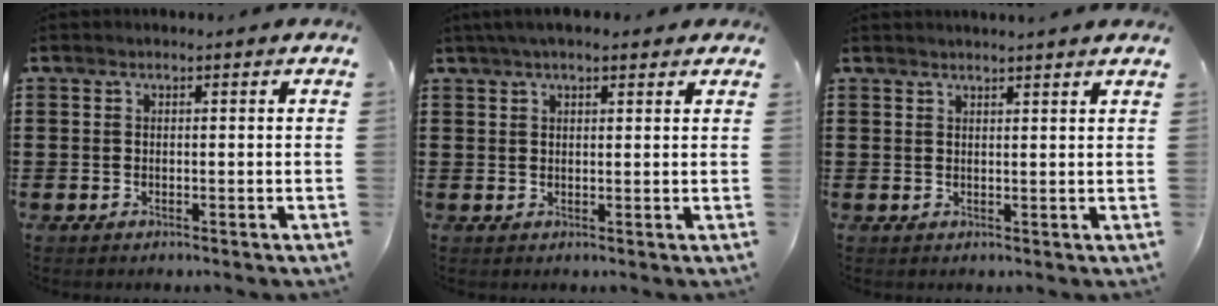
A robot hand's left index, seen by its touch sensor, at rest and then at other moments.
{"total": 3.5, "force": [2.6, 0.9, 2.1], "torque": [-0.047, 0.009, 0.048]}
{"total": 1.6, "force": [1.5, -0.4, 0.2], "torque": [-0.005, 0.000, 0.029]}